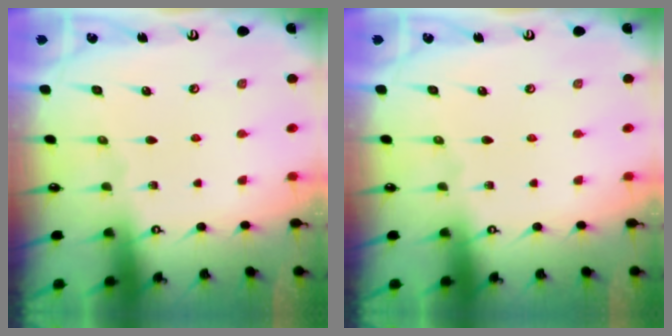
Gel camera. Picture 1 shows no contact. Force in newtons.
{"total": 0.0}